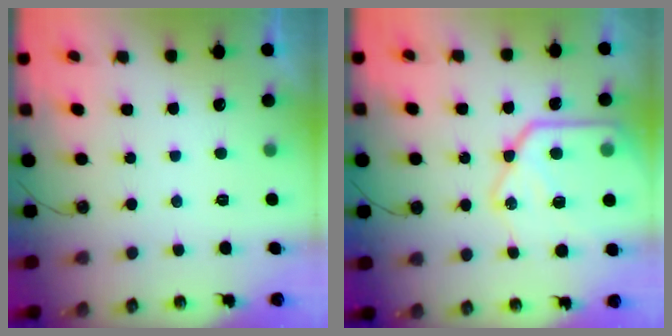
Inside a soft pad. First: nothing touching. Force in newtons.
{"total": 19.5, "press": 19.4, "slide": 2.0}